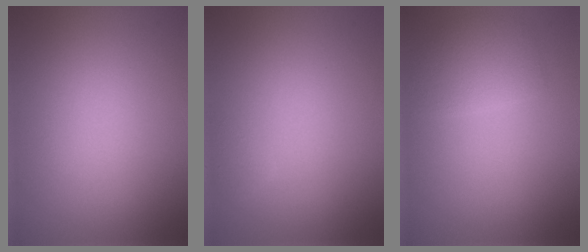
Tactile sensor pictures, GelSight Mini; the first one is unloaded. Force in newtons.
{"total": 0.9, "press": 0.9, "slide": 0.1}
{"total": 2.3, "press": 2.3, "slide": 0.0}